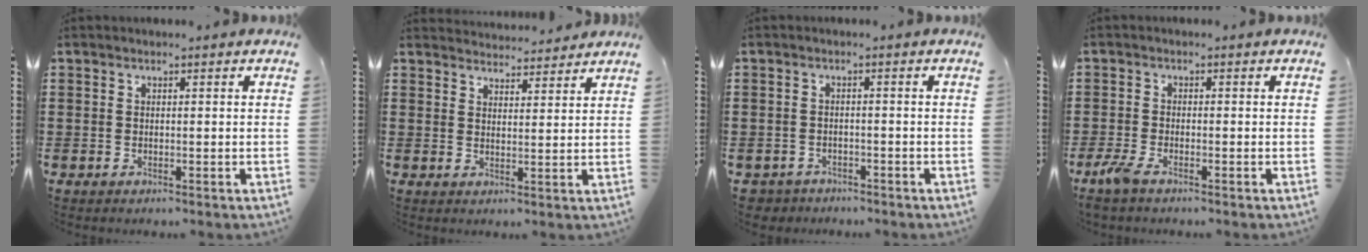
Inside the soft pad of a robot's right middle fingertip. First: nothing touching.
{"total": 3.3, "force": [3.2, 0.0, -0.6], "torque": [0.002, -0.015, 0.061]}
{"total": 2.0, "force": [-1.8, 0.6, -0.2], "torque": [-0.005, 0.000, -0.043]}
{"total": 2.7, "force": [-1.8, 0.6, 2.0], "torque": [-0.054, -0.004, -0.040]}